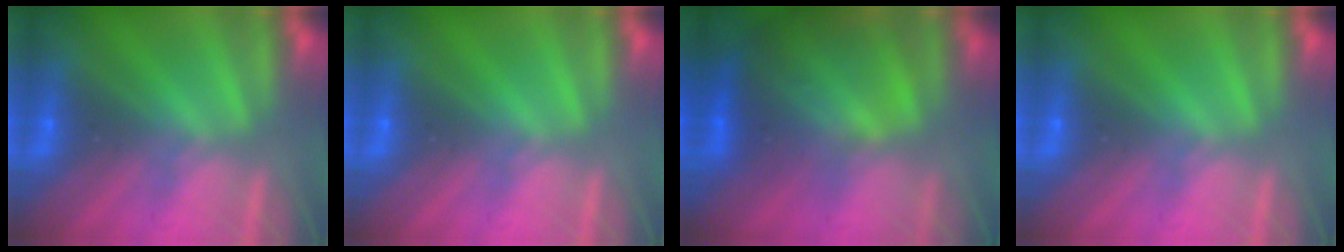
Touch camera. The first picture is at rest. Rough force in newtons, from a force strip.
{"total": 0.0}
{"total": 8.1}
{"total": 0.0}